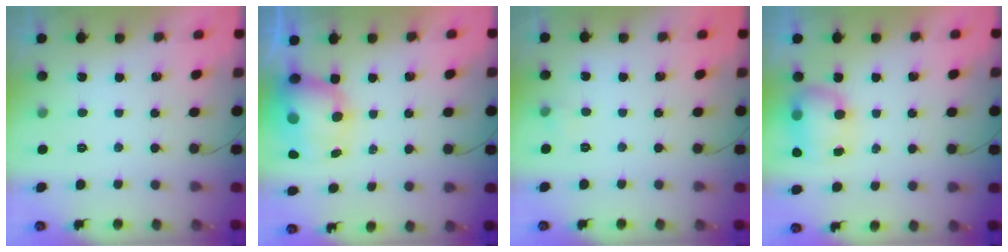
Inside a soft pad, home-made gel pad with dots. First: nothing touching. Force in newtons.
{"total": 10.9, "press": 10.5, "slide": 2.9}
{"total": 3.4, "press": 3.1, "slide": 1.3}
{"total": 11.7, "press": 9.1, "slide": 7.4}